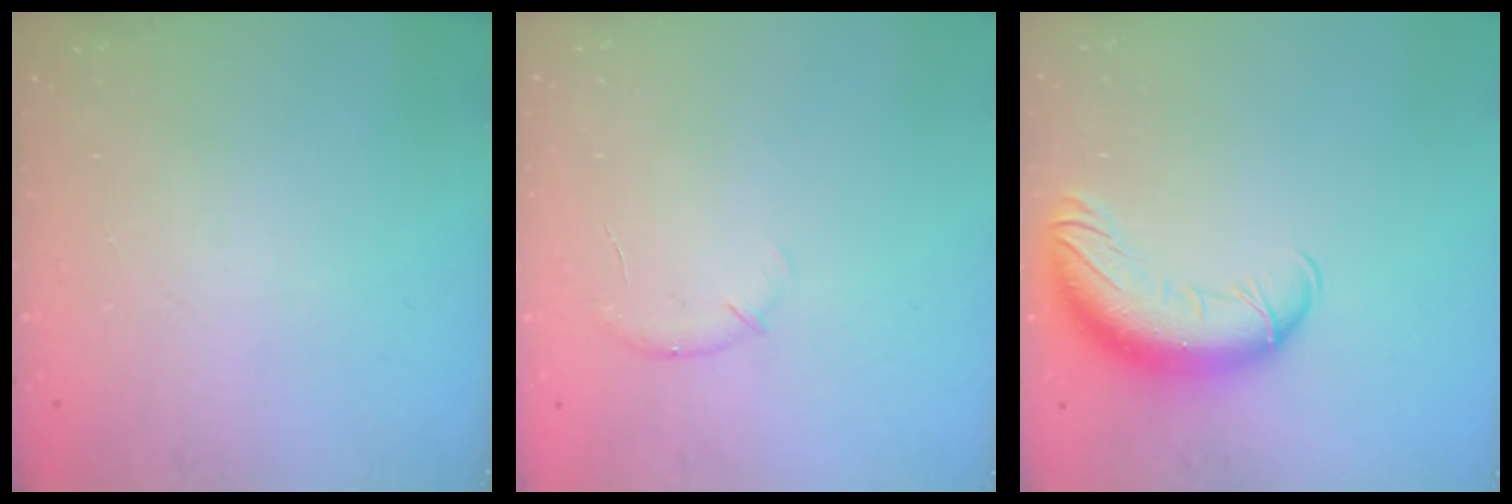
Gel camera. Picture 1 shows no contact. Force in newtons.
{"total": 6.9, "press": 6.7, "slide": 1.8}
{"total": 14.8, "press": 14.3, "slide": 3.6}